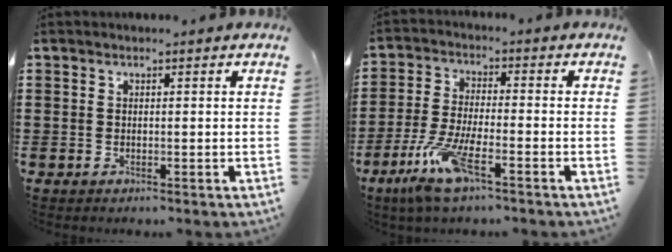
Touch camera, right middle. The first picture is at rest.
{"total": 8.1, "force": [-5.1, 1.4, 6.1], "torque": [-0.143, -0.016, -0.098]}